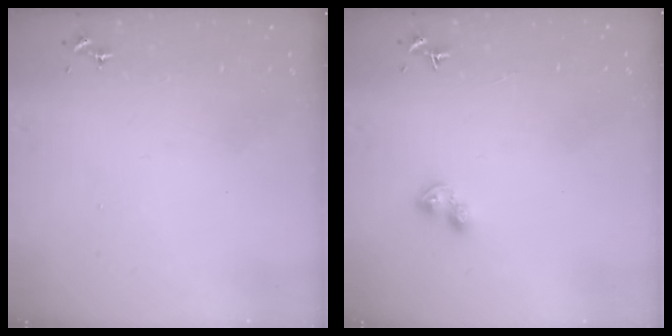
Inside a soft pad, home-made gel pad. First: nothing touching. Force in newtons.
{"total": 3.8, "press": 3.7, "slide": 0.6}